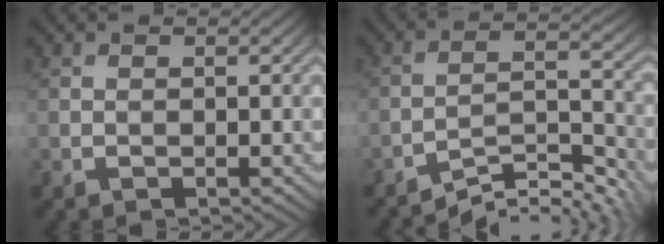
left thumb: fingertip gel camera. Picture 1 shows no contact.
{"total": 6.4, "force": [-5.9, 0.4, 2.5], "torque": [-0.046, 0.001, -0.100]}